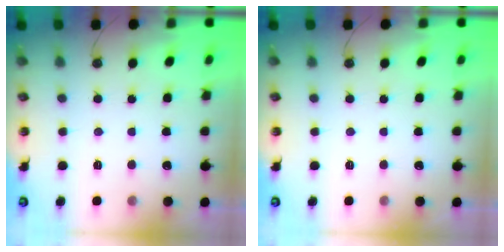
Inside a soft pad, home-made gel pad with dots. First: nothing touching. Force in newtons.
{"total": 0.0}